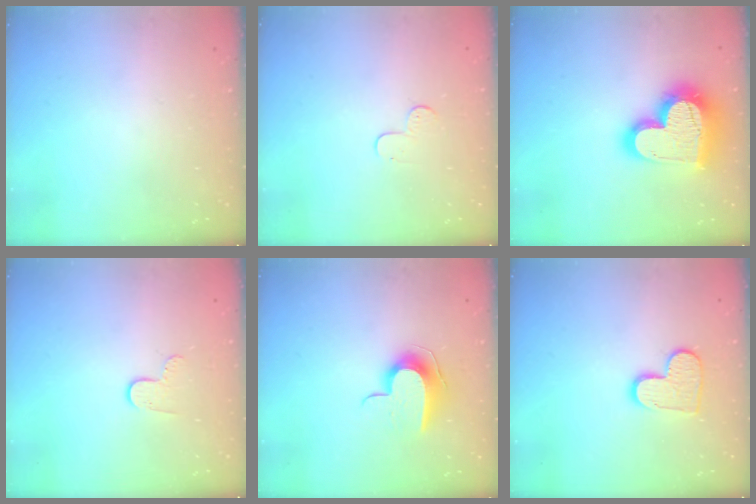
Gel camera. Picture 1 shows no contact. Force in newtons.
{"total": 3.9, "press": 3.9, "slide": 0.4}
{"total": 23.6, "press": 23.5, "slide": 2.1}
{"total": 6.0, "press": 6.0, "slide": 0.5}
{"total": 9.0, "press": 9.0, "slide": 0.5}
{"total": 9.9, "press": 9.9, "slide": 0.3}